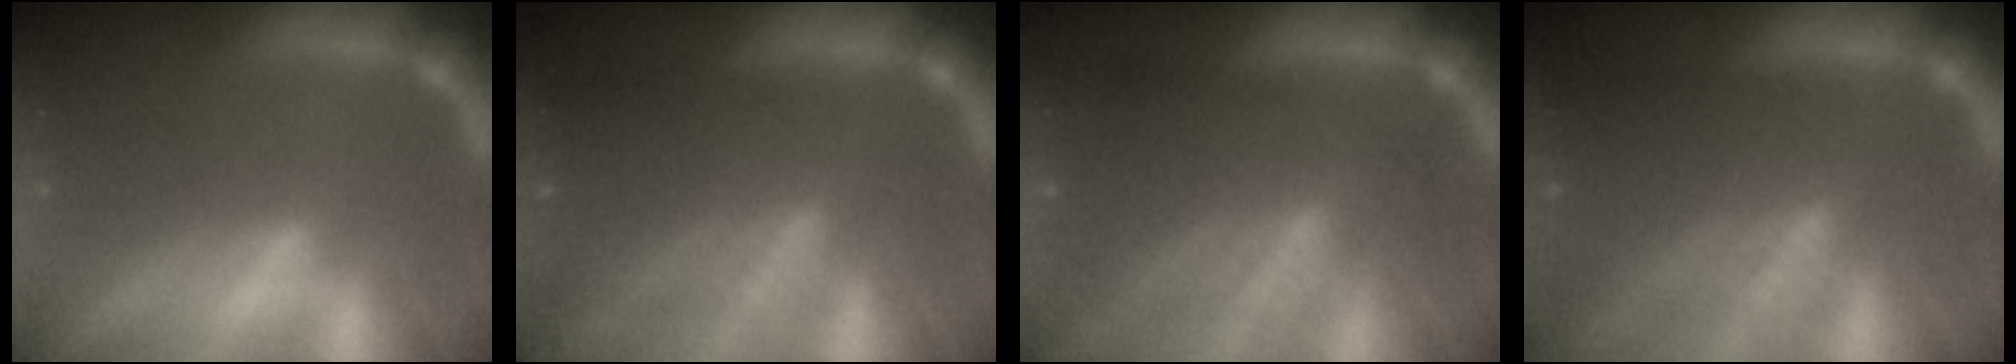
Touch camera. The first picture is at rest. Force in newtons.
{"total": 8.0}
{"total": 8.1}
{"total": 8.5}